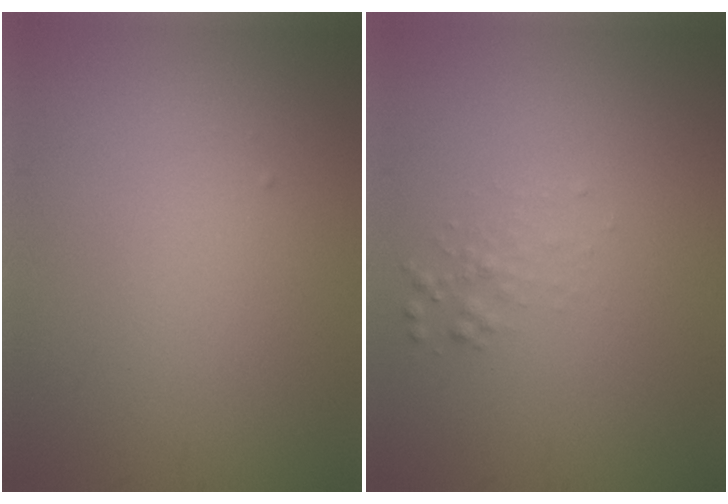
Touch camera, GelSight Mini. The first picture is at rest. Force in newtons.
{"total": 1.0, "press": 1.0, "slide": 0.0}